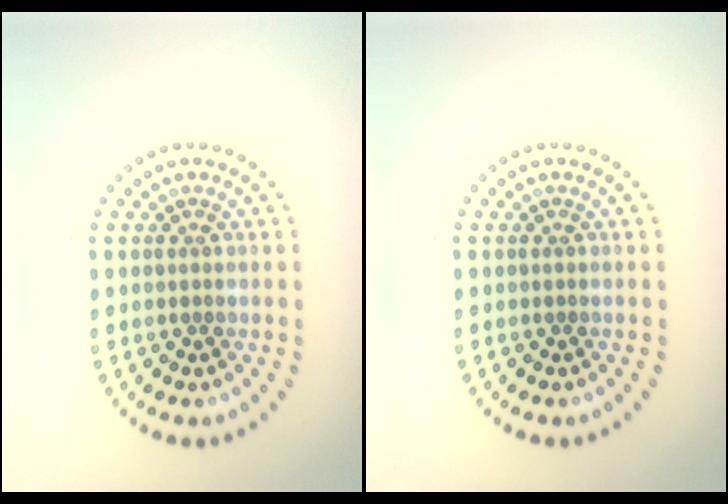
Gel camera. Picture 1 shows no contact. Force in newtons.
{"total": 0.0}